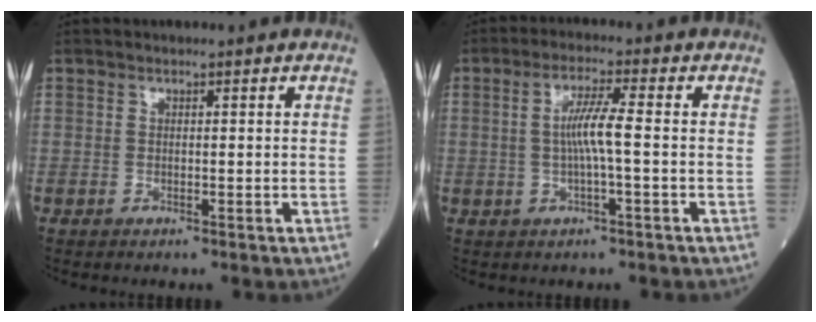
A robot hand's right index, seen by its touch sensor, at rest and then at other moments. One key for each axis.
{"total": 5.1, "fx": -0.1, "fy": -0.2, "fz": 5.1, "tx": -0.098, "ty": 0.006, "tz": -0.001}